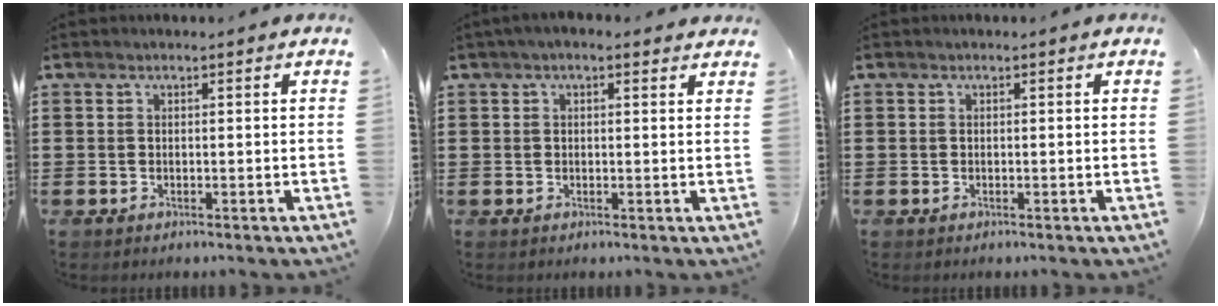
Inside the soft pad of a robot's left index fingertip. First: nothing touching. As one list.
[{"total": 1.6, "force": [0.9, 0.6, 1.1], "torque": [-0.024, 0.007, 0.016]}, {"total": 0.0}]